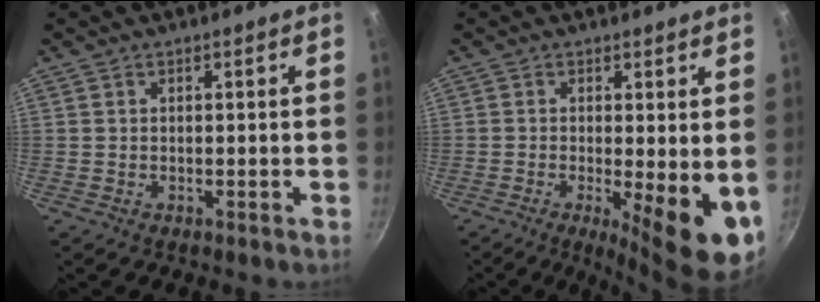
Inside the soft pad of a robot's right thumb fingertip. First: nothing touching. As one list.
[{"total": 10.7, "force": [-2.0, 2.7, 10.2], "torque": [-0.129, -0.011, -0.019]}]